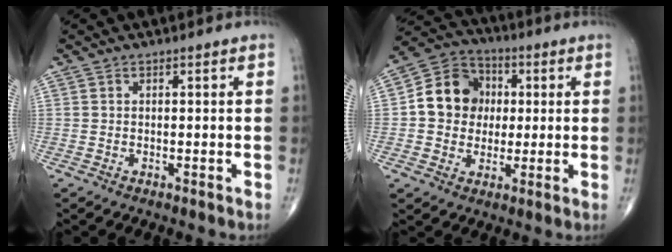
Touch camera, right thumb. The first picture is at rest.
{"total": 11.7, "force": [0.9, 10.2, 5.6], "torque": [-0.066, 0.021, 0.006]}